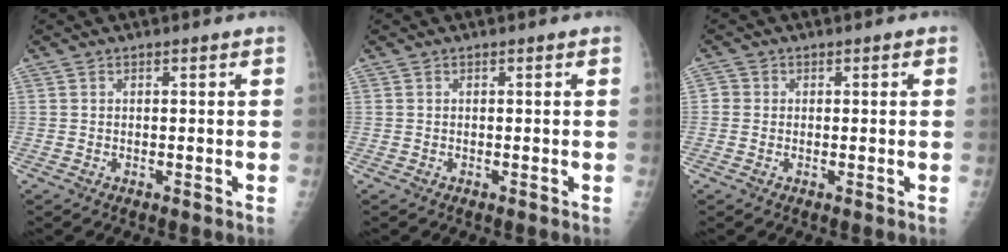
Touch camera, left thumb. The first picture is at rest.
{"total": 0.0}
{"total": 1.8, "force": [-0.1, 1.7, 0.6], "torque": [0.004, 0.004, -0.007]}